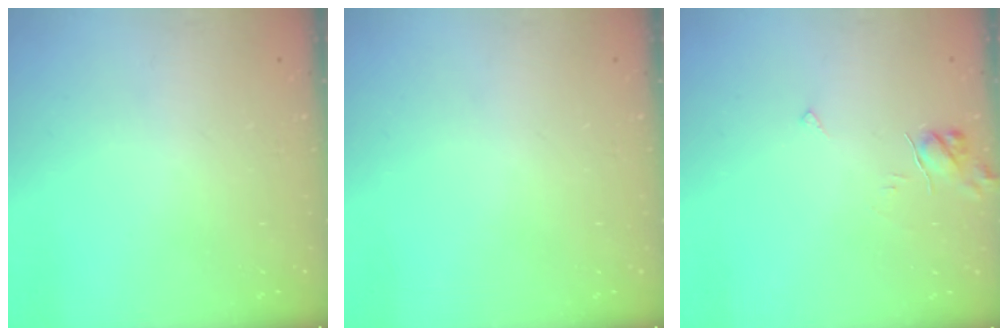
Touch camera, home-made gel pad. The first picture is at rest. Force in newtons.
{"total": 0.0}
{"total": 6.2, "press": 6.2, "slide": 0.5}